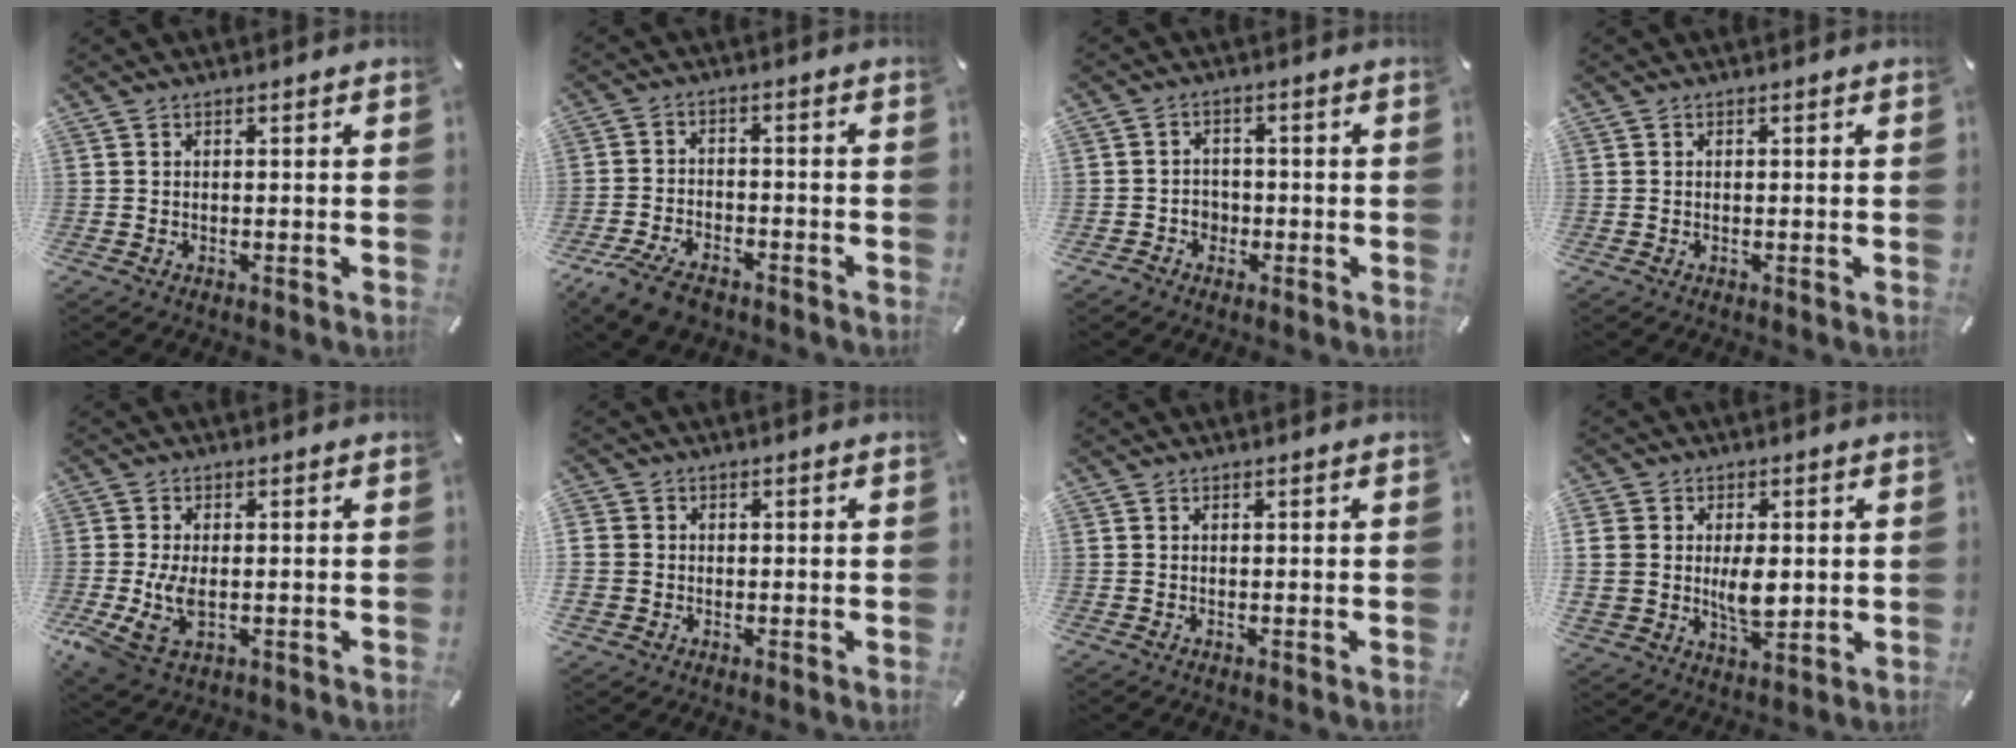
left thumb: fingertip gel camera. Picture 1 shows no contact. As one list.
[{"total": 7.1, "force": [-5.1, 3.4, 3.6], "torque": [-0.085, 0.016, -0.098]}, {"total": 3.9, "force": [-1.4, 3.7, 0.1], "torque": [-0.005, 0.011, -0.028]}, {"total": 0.0}, {"total": 7.5, "force": [-1.1, 4.6, 5.9], "torque": [-0.127, -0.008, -0.018]}, {"total": 4.1, "force": [-0.2, 4.1, 0.8], "torque": [-0.024, 0.006, -0.003]}, {"total": 0.0}, {"total": 10.5, "force": [1.0, 7.8, 7.0], "torque": [-0.131, -0.002, 0.015]}]